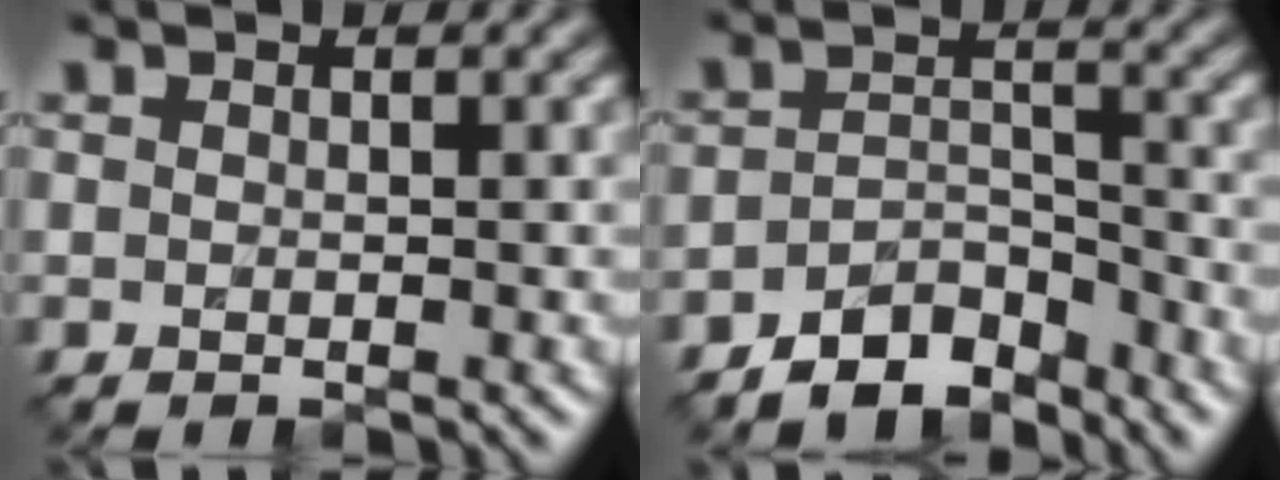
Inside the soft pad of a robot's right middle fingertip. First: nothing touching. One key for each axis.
{"total": 4.3, "fx": -3.6, "fy": 1.9, "fz": 1.5, "tx": -0.018, "ty": 0.007, "tz": -0.067}